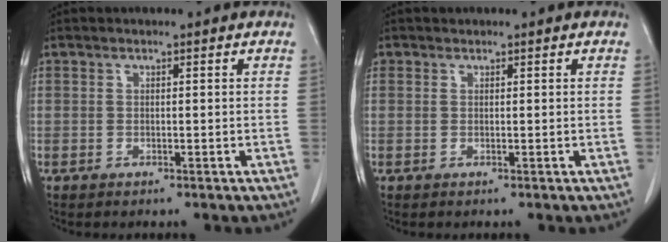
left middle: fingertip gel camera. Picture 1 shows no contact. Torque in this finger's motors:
{"motor_torque": [-0.08, 0.09, -0.05, -0.01]}